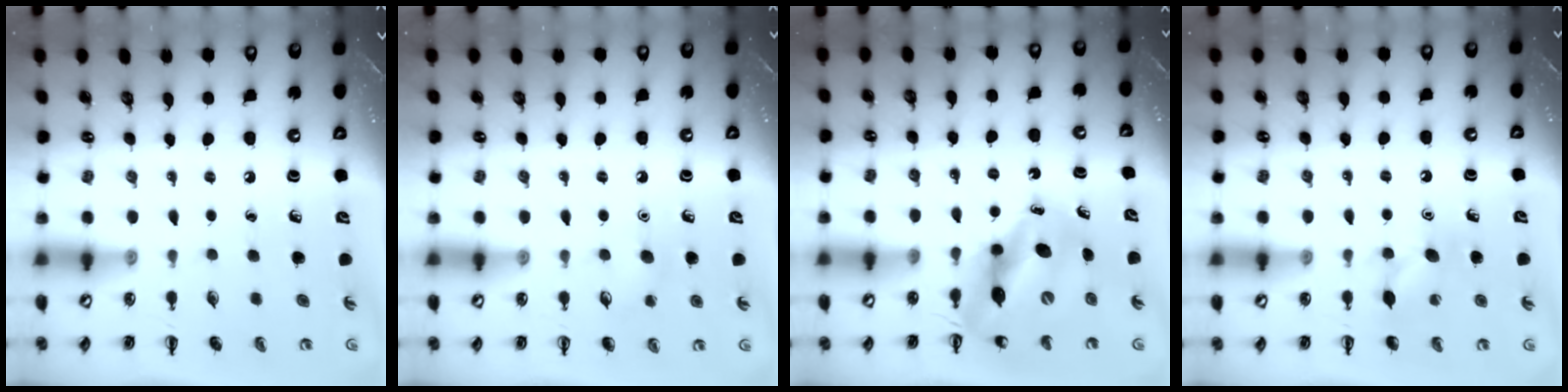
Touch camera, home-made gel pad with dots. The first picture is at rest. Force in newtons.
{"total": 5.5, "press": 5.3, "slide": 1.4}
{"total": 12.7, "press": 12.2, "slide": 3.2}
{"total": 8.0, "press": 7.8, "slide": 1.7}